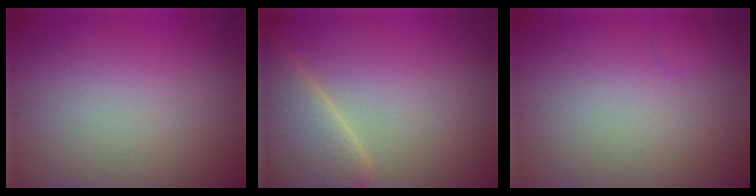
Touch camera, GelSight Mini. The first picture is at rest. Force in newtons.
{"total": 6.3, "press": 6.3, "slide": 0.5}
{"total": 0.6, "press": 0.6, "slide": 0.1}